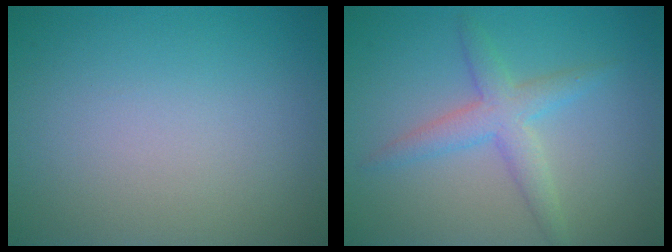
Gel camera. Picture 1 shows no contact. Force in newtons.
{"total": 3.2, "press": 3.2, "slide": 0.0}